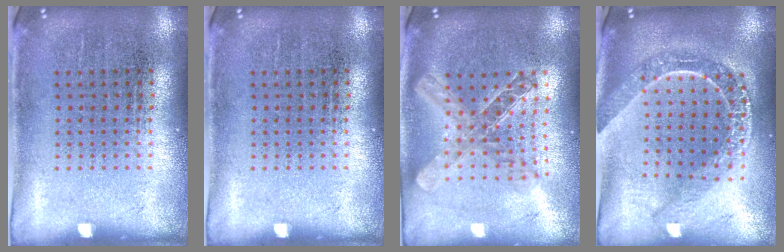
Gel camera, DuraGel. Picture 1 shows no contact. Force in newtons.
{"total": 0.0}
{"total": 2.0, "press": 1.7, "slide": 1.1}
{"total": 2.1, "press": 1.9, "slide": 1.0}